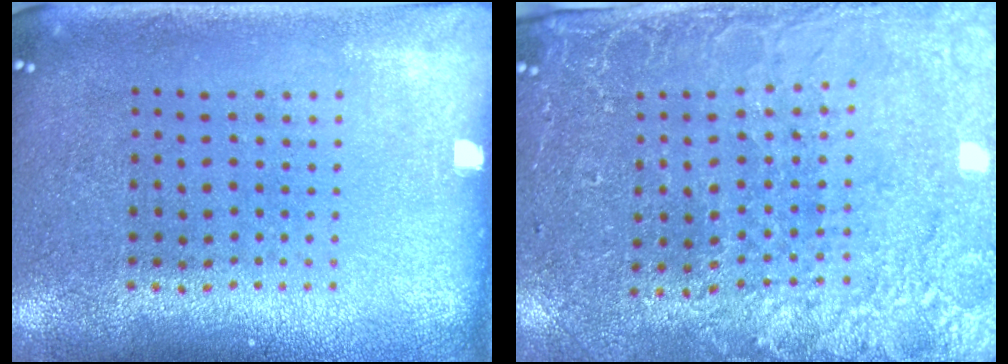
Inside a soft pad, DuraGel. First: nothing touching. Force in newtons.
{"total": 3.0, "press": 2.8, "slide": 1.1}